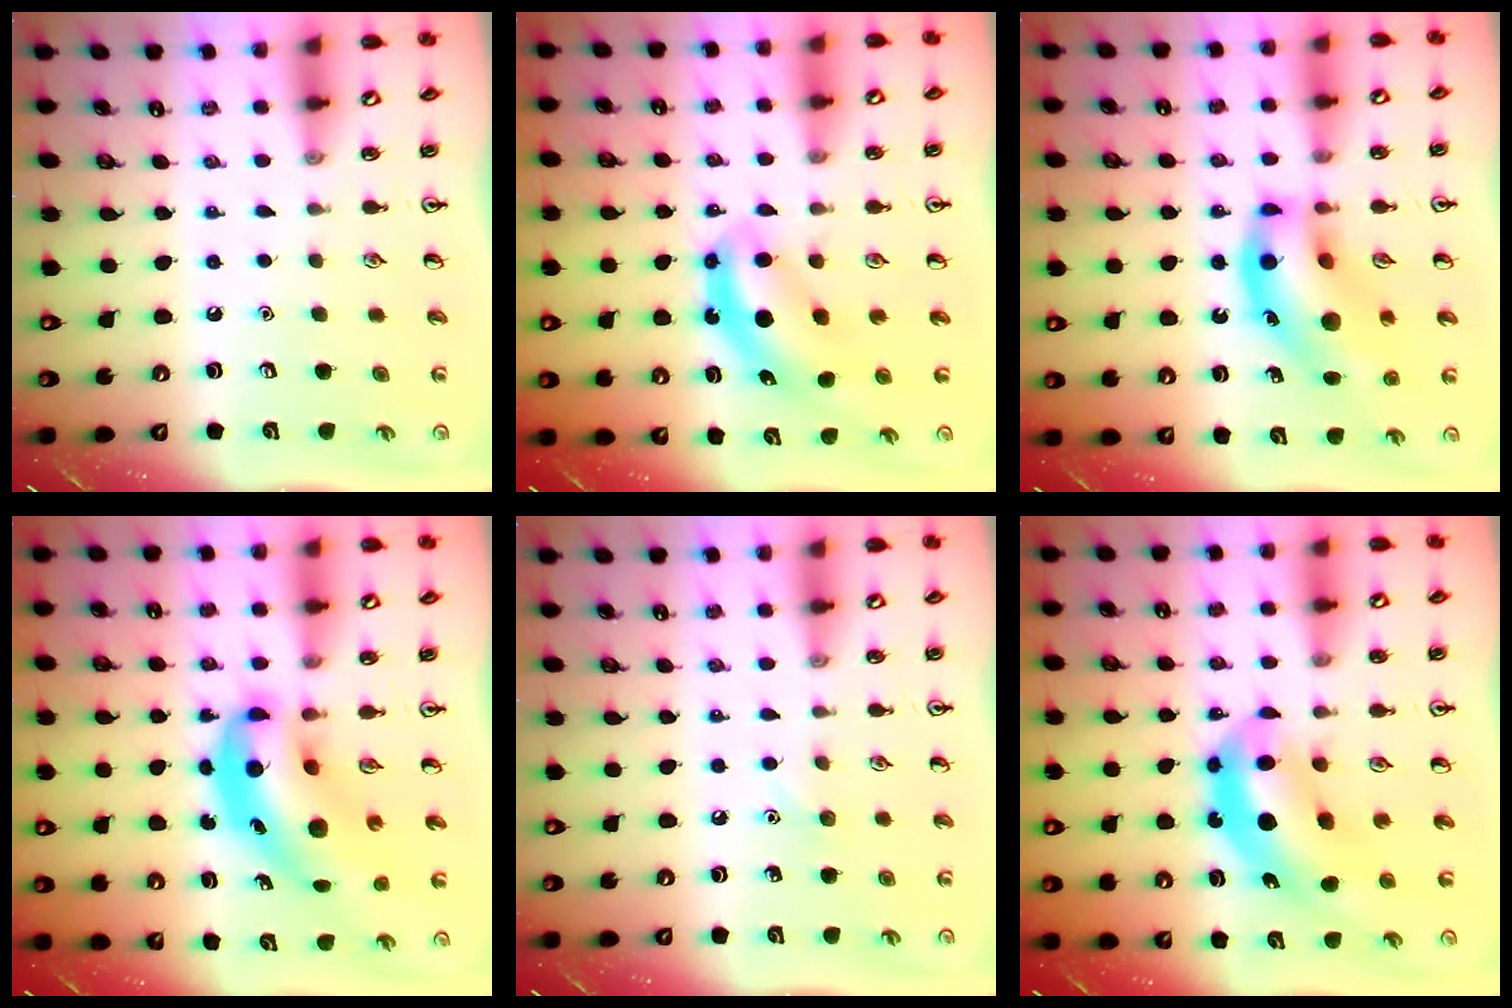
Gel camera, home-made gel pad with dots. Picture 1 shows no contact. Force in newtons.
{"total": 5.7, "press": 5.6, "slide": 1.3}
{"total": 17.4, "press": 17.1, "slide": 3.0}
{"total": 9.6, "press": 9.3, "slide": 2.5}
{"total": 4.7, "press": 4.4, "slide": 1.5}
{"total": 10.0, "press": 9.6, "slide": 3.0}